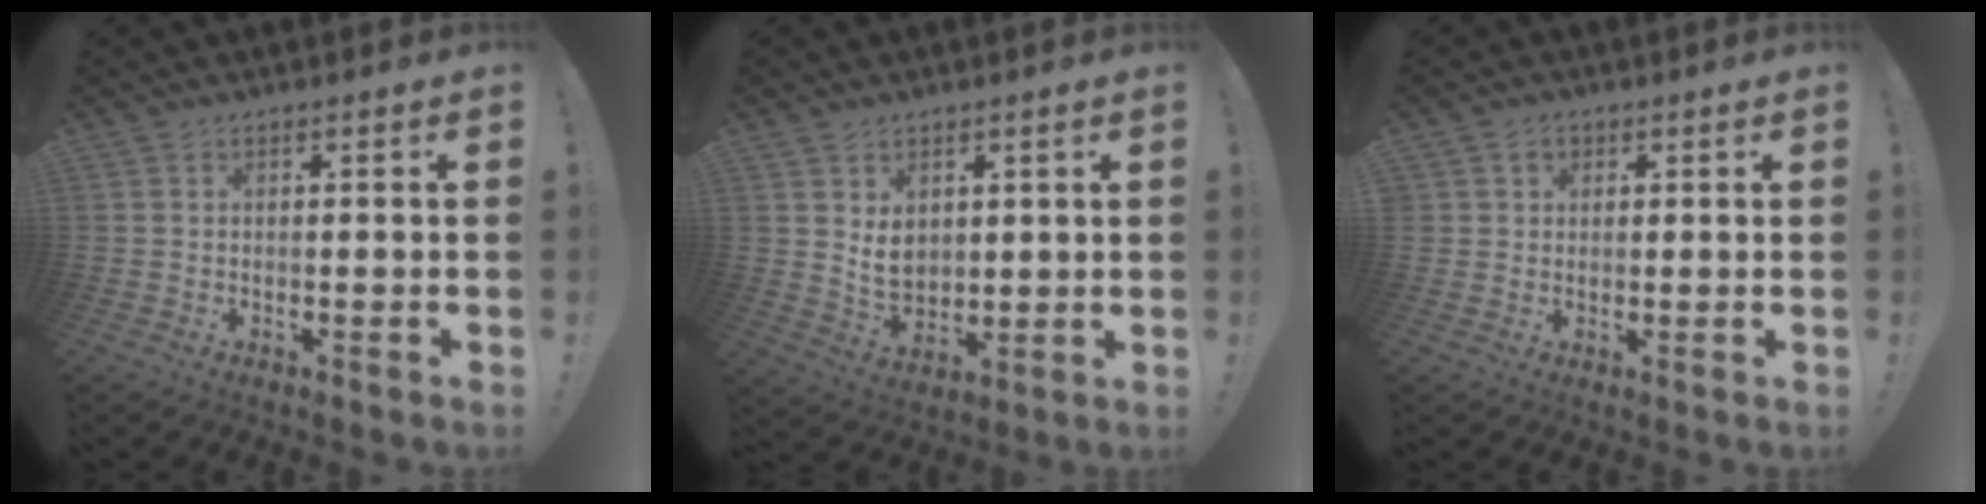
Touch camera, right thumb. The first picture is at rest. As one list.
[{"total": 7.3, "force": [2.5, 6.0, 3.2], "torque": [-0.037, -0.017, 0.050]}, {"total": 2.6, "force": [1.2, 2.3, 0.5], "torque": [-0.006, -0.002, 0.020]}]